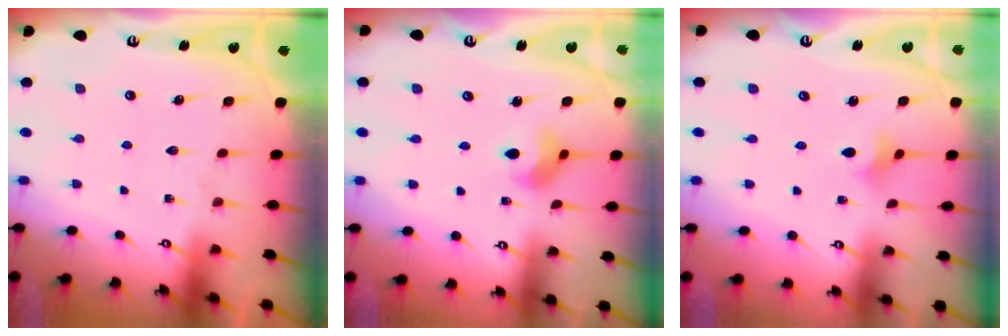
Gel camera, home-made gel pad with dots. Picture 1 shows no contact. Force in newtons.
{"total": 8.2, "press": 8.0, "slide": 2.1}
{"total": 2.3, "press": 2.2, "slide": 0.5}